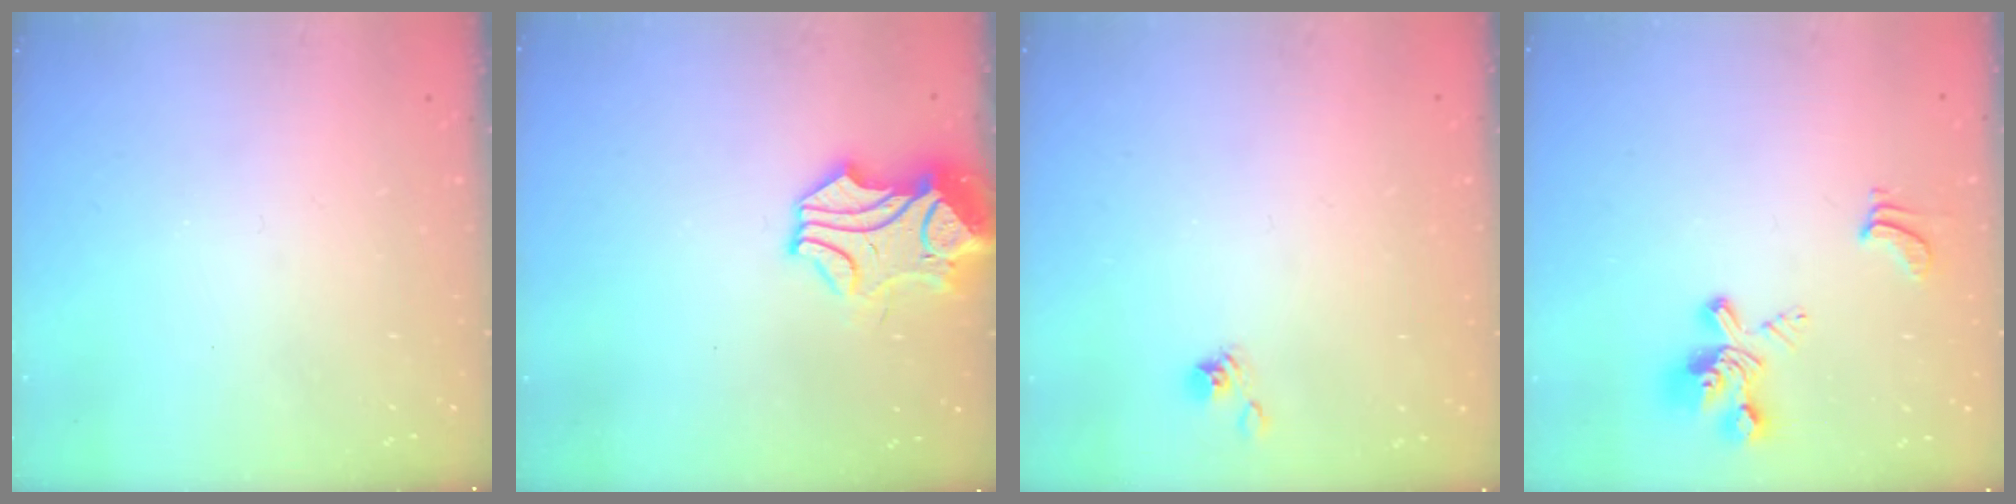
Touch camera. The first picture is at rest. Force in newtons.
{"total": 2.7, "press": 2.3, "slide": 1.5}
{"total": 6.3, "press": 6.3, "slide": 0.2}
{"total": 4.5, "press": 4.3, "slide": 1.4}